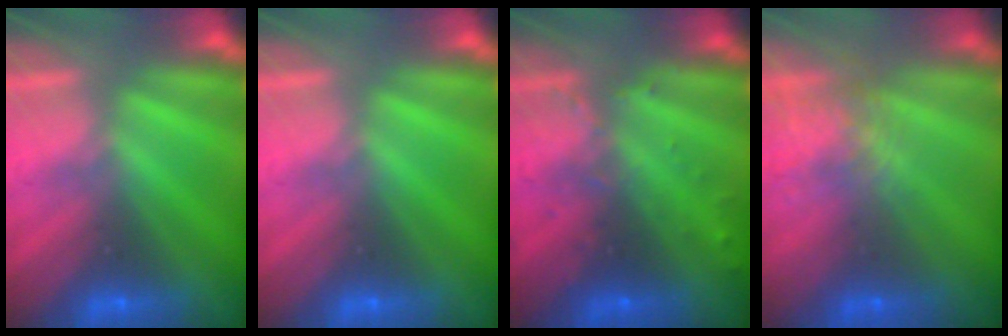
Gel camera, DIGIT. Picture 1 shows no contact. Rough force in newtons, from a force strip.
{"total": 0.0}
{"total": 3.3}
{"total": 4.7}